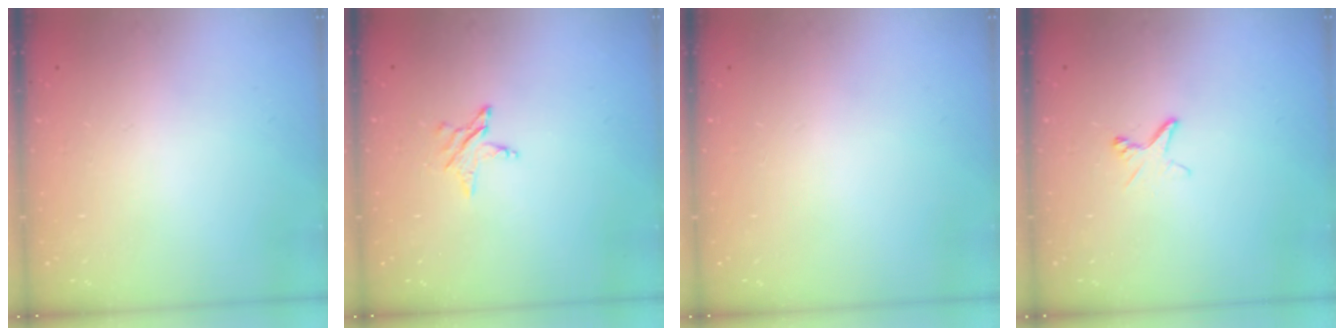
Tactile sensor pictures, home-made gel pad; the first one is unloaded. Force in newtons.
{"total": 2.9, "press": 2.9, "slide": 0.3}
{"total": 0.0}
{"total": 3.9, "press": 3.8, "slide": 0.4}